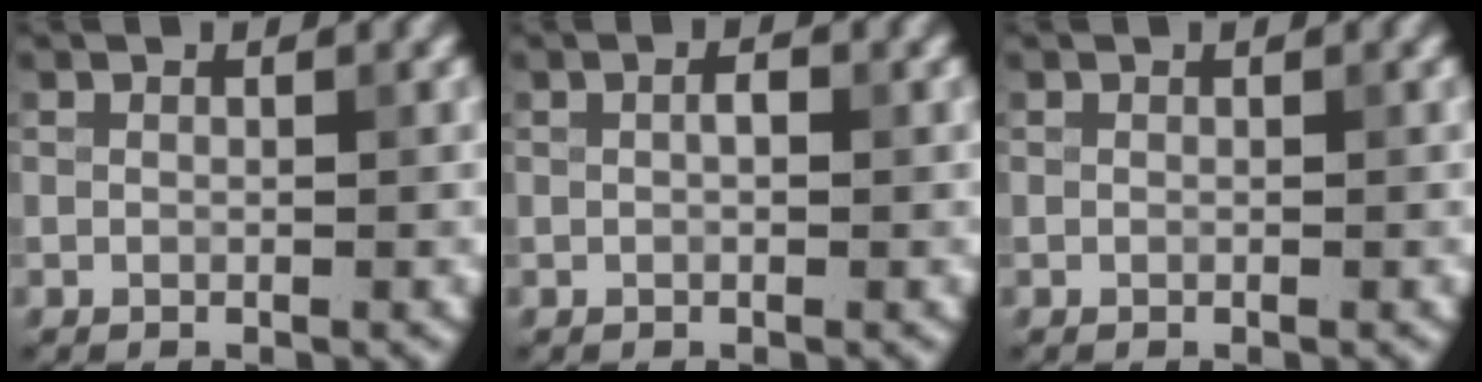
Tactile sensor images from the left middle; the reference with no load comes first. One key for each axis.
{"total": 1.1, "fx": 0.1, "fy": 0.5, "fz": 1.0, "tx": -0.017, "ty": 0.001, "tz": 0.002}
{"total": 0.0}